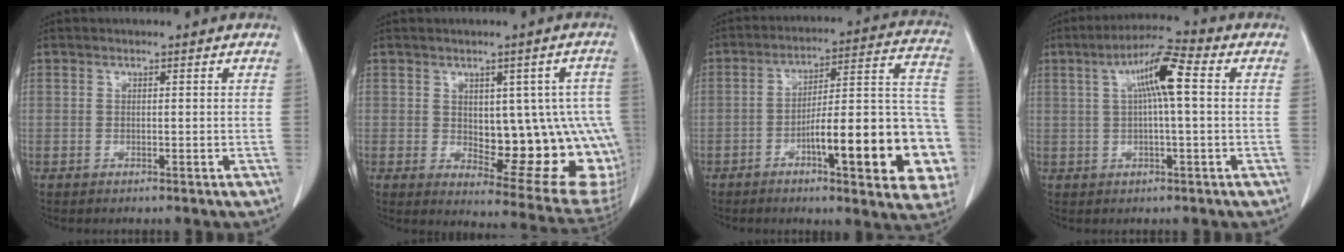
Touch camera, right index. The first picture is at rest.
{"total": 16.2, "force": [-1.2, 7.0, 14.5], "torque": [-0.120, 0.017, 0.012]}
{"total": 21.7, "force": [-7.0, 4.0, 20.2], "torque": [-0.187, 0.036, -0.084]}
{"total": 7.9, "force": [1.7, 0.7, 7.7], "torque": [-0.140, 0.022, 0.025]}